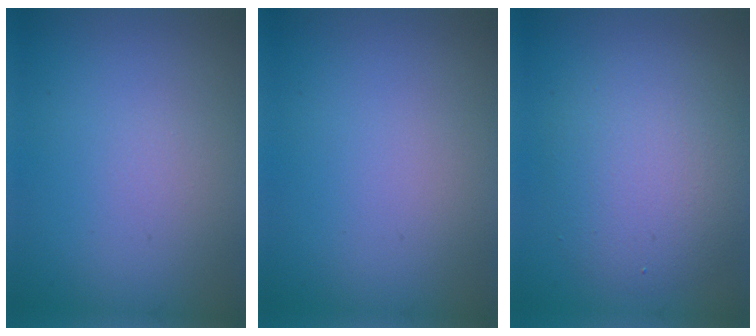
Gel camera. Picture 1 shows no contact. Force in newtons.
{"total": 0.0}
{"total": 5.5, "press": 5.5, "slide": 0.4}